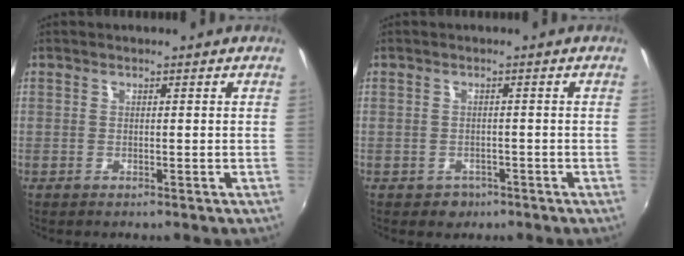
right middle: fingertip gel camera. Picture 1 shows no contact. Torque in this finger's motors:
{"motor_torque": [0.12, -0.12, 0.01, 0.01]}